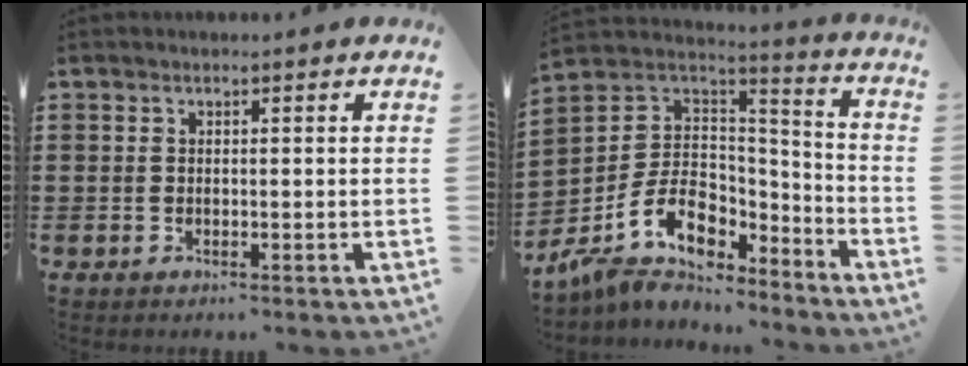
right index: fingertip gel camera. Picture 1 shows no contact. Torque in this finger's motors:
{"motor_torque": [0.48, -0.48, 0.06, 0.00]}